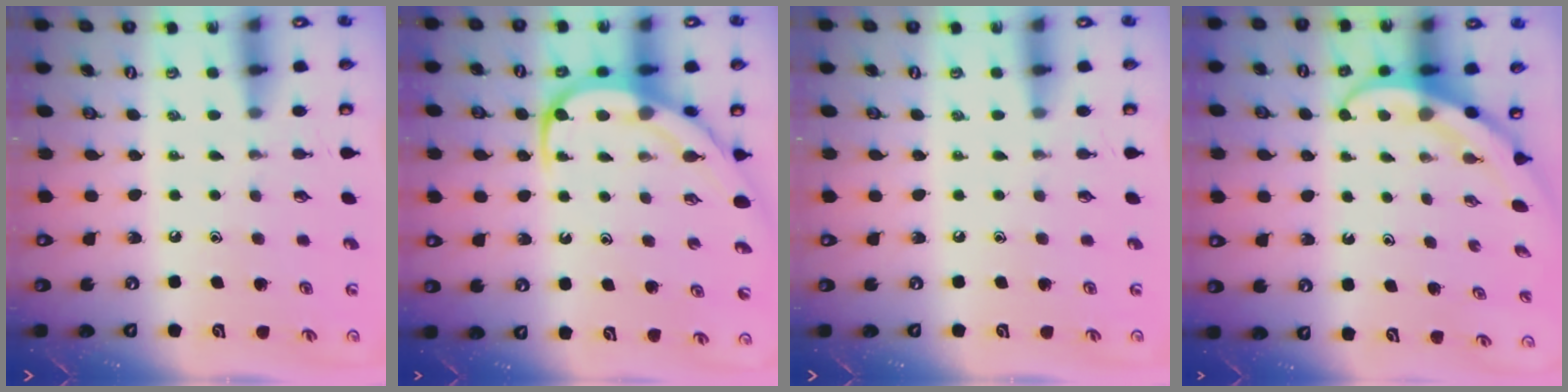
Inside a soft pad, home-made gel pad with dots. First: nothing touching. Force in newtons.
{"total": 10.1, "press": 10.0, "slide": 1.2}
{"total": 0.0}
{"total": 3.9, "press": 3.9, "slide": 0.3}